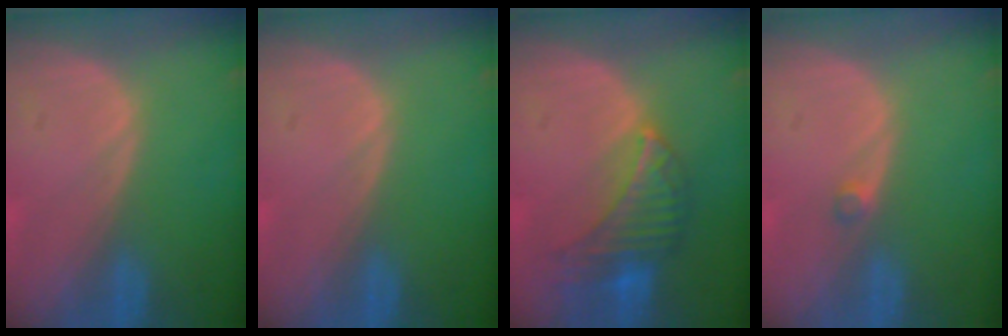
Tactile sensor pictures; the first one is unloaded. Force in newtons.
{"total": 0.0}
{"total": 7.4, "press": 6.9, "slide": 2.5}
{"total": 1.1, "press": 1.0, "slide": 0.6}